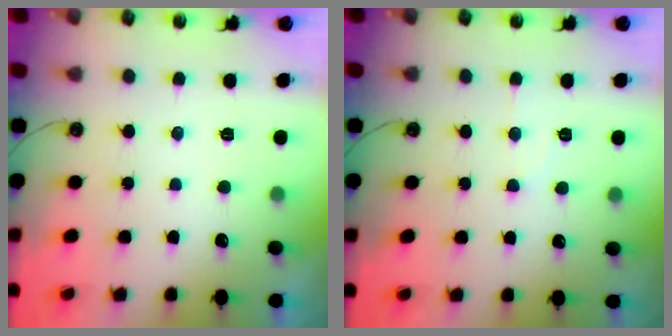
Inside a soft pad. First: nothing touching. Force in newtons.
{"total": 5.4, "press": 5.3, "slide": 1.0}